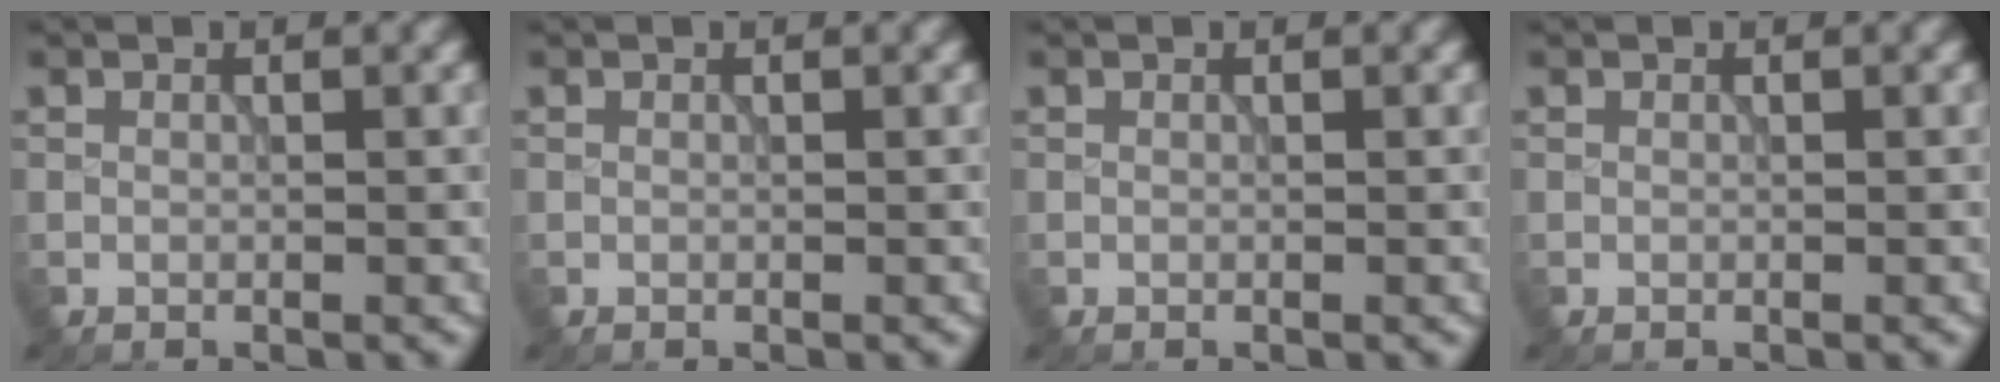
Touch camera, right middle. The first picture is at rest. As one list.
[{"total": 0.0}, {"total": 0.0}, {"total": 0.0}]